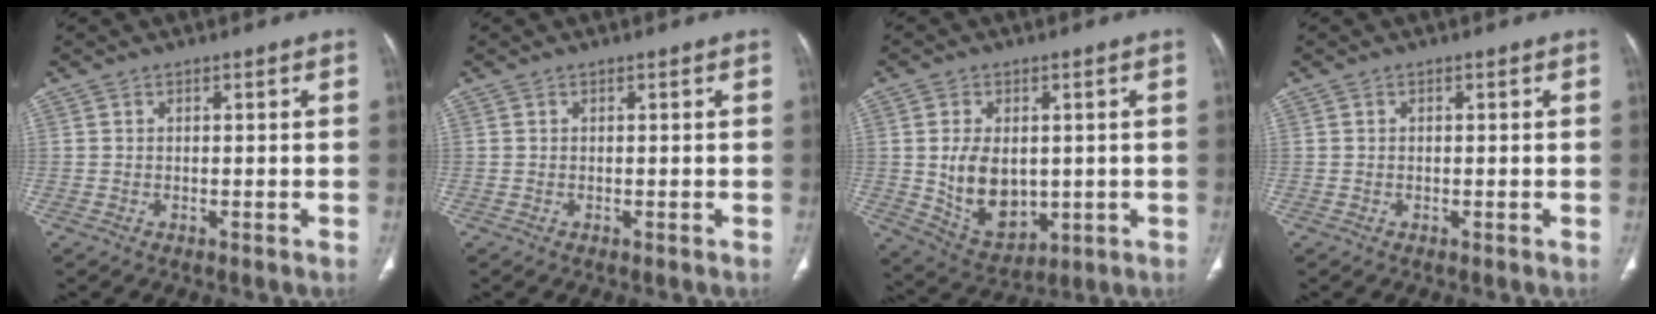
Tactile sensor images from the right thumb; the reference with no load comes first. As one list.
[{"total": 0.0}, {"total": 11.4, "force": [0.1, 7.7, 8.4], "torque": [-0.122, -0.009, 0.025]}, {"total": 0.0}]